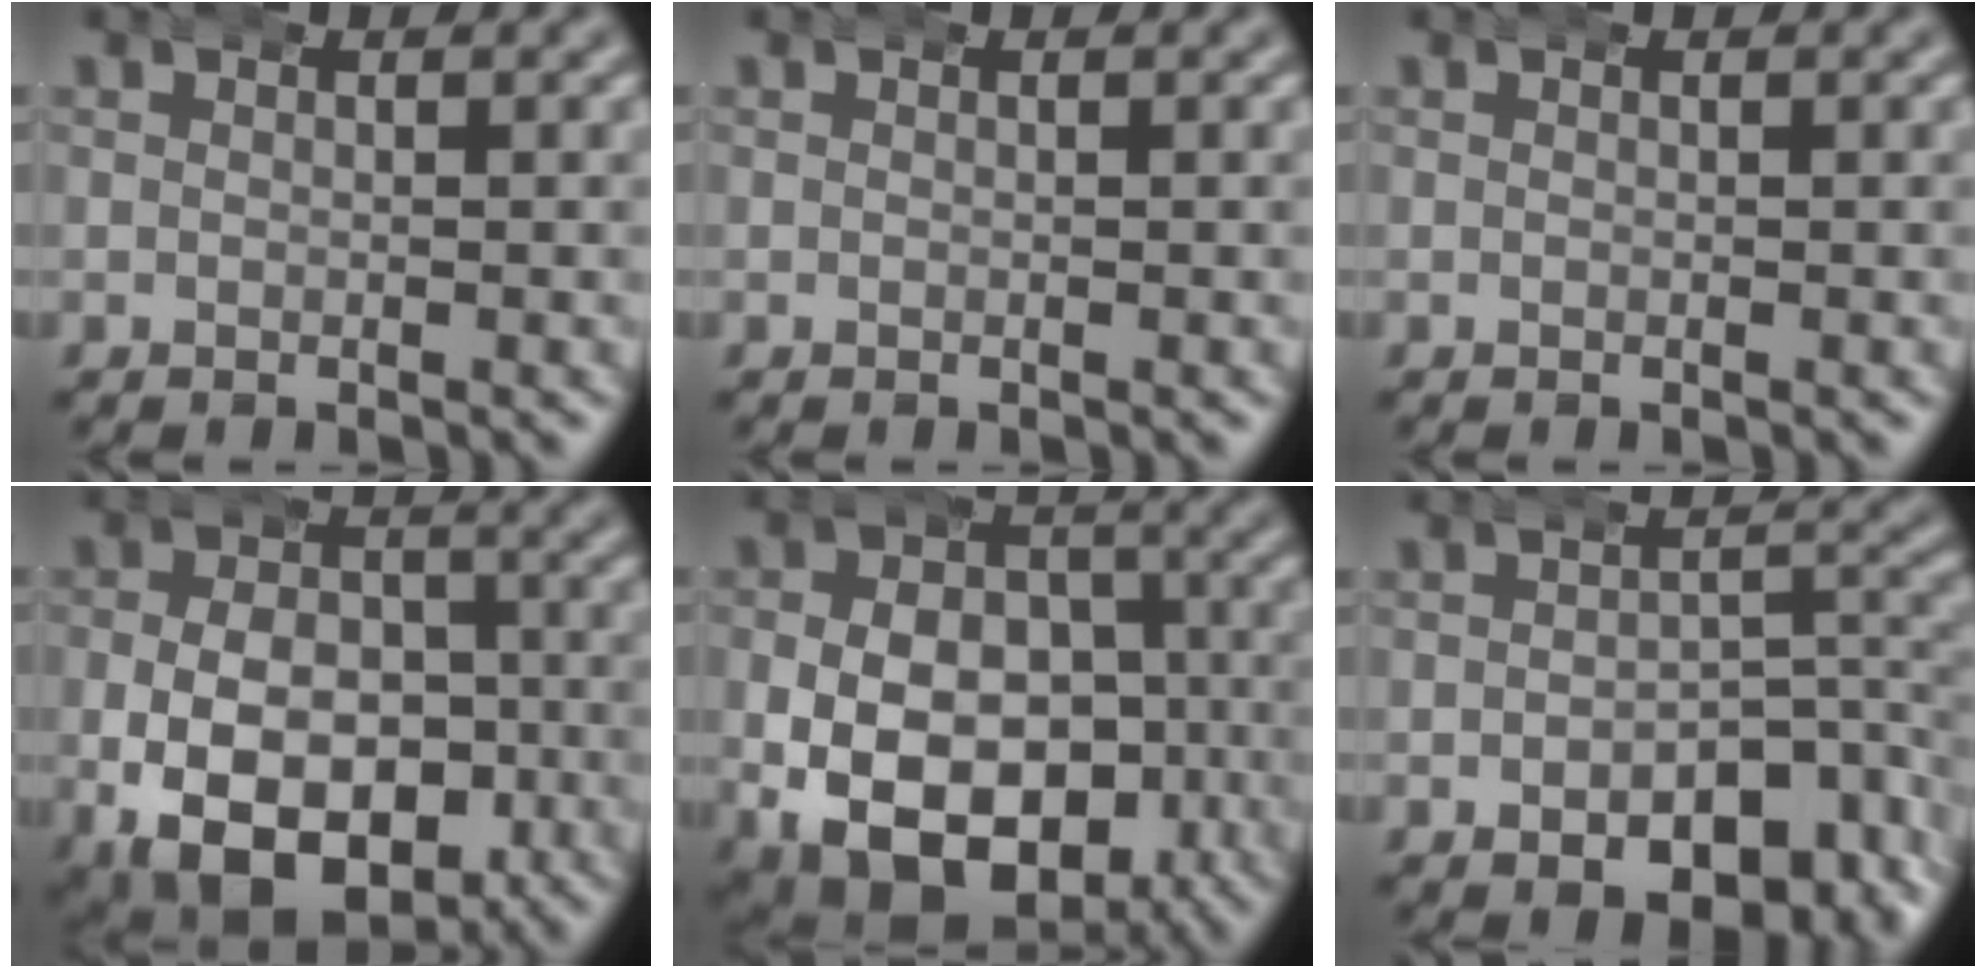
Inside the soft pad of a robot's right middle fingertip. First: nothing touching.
{"total": 0.0}
{"total": 0.0}
{"total": 14.0, "force": [-5.6, 9.8, 8.2], "torque": [-0.150, -0.058, -0.068]}
{"total": 16.0, "force": [-5.9, 12.0, 8.7], "torque": [-0.163, -0.068, -0.070]}
{"total": 8.2, "force": [-4.5, 4.7, 5.1], "torque": [-0.053, -0.012, -0.058]}